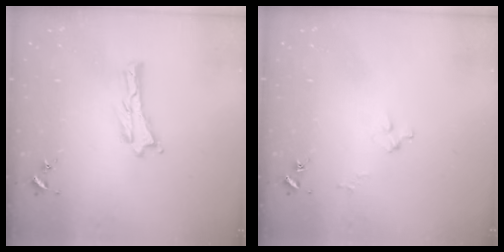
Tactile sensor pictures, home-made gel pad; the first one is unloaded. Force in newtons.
{"total": 2.0, "press": 2.0, "slide": 0.1}